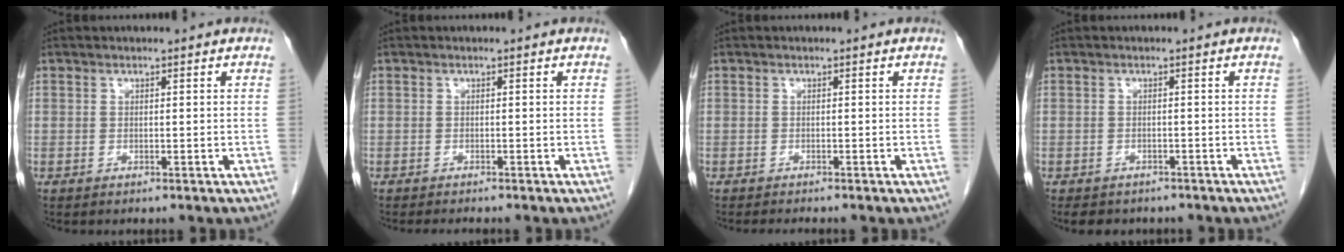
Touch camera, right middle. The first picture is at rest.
{"total": 2.1, "force": [-1.9, 0.2, 0.8], "torque": [-0.012, -0.004, -0.024]}
{"total": 1.8, "force": [-1.6, 0.0, 0.7], "torque": [-0.012, -0.004, -0.023]}
{"total": 5.6, "force": [-4.6, 2.6, 1.7], "torque": [-0.020, 0.000, -0.055]}